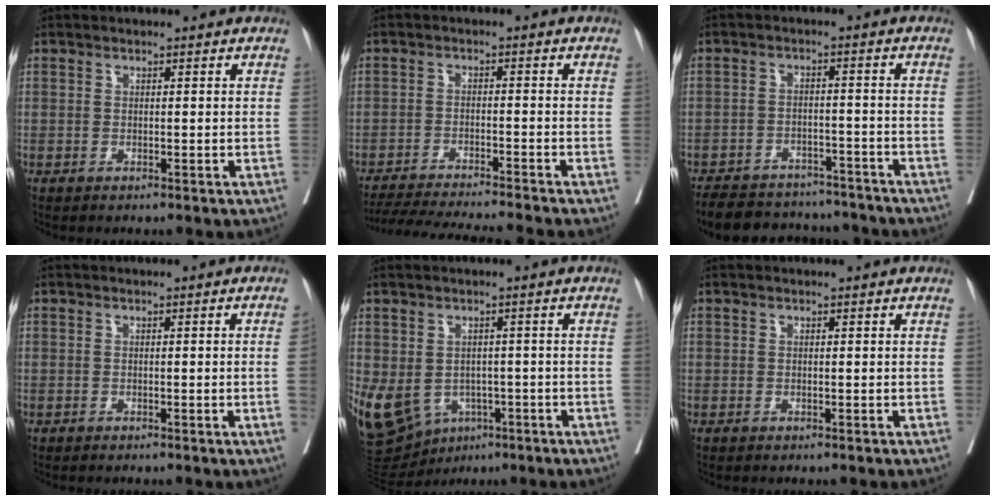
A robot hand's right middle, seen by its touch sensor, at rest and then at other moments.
{"total": 12.7, "force": [-11.7, -1.4, 4.7], "torque": [-0.053, -0.017, -0.181]}
{"total": 15.1, "force": [-13.6, 5.0, 4.1], "torque": [-0.076, 0.012, -0.184]}
{"total": 1.1, "force": [-0.3, -0.4, 1.0], "torque": [-0.010, 0.001, -0.006]}
{"total": 11.5, "force": [-4.5, 8.9, 5.8], "torque": [-0.127, 0.006, -0.059]}
{"total": 0.0}